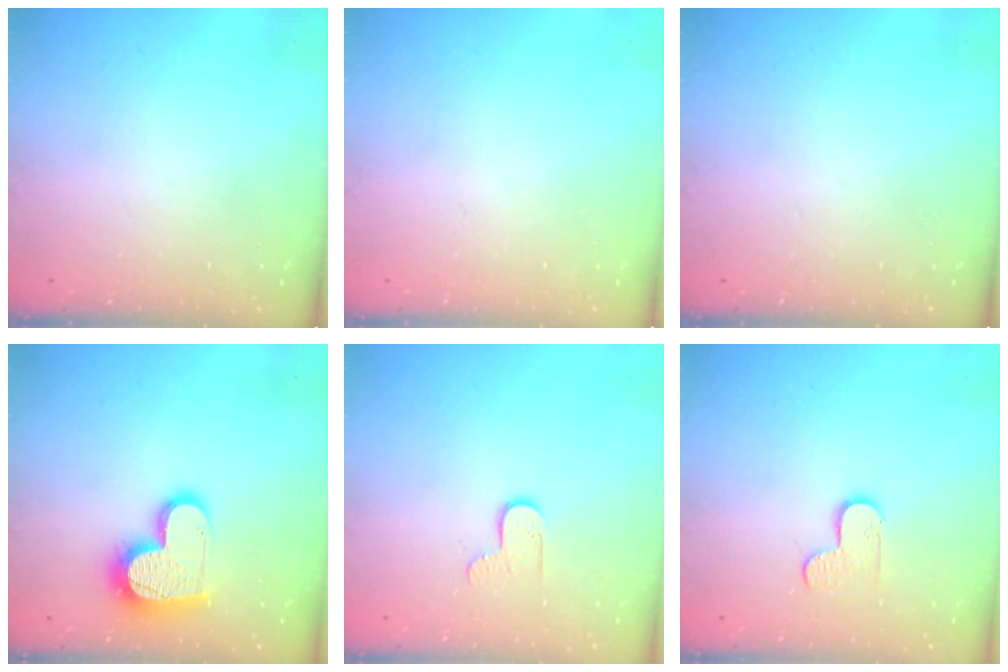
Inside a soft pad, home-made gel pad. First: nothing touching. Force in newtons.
{"total": 0.0}
{"total": 0.0}
{"total": 15.2, "press": 15.1, "slide": 1.4}
{"total": 5.9, "press": 5.9, "slide": 0.6}
{"total": 4.8, "press": 4.8, "slide": 0.5}